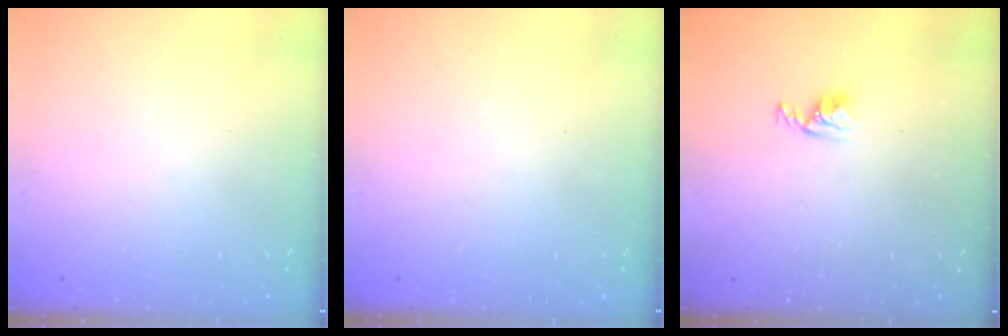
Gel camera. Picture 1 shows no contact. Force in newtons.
{"total": 0.0}
{"total": 3.7, "press": 3.6, "slide": 0.6}